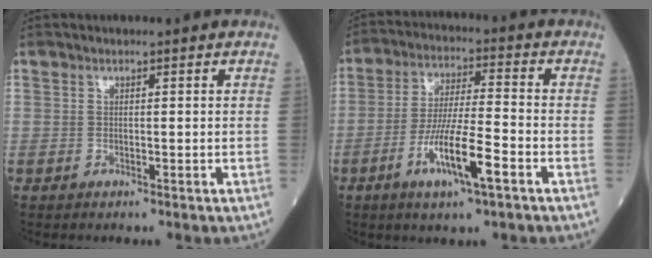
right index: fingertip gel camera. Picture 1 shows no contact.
{"total": 10.2, "force": [-4.4, 0.9, 9.2], "torque": [-0.174, -0.009, -0.080]}